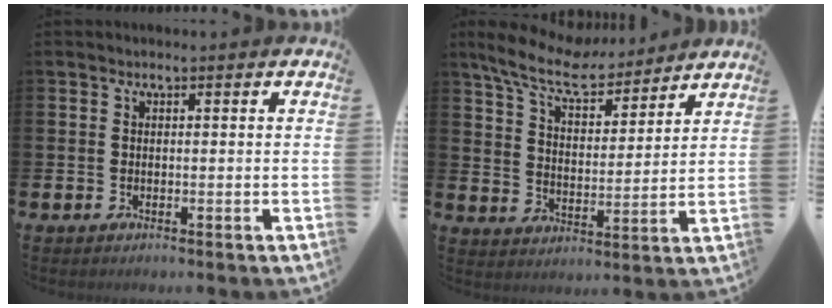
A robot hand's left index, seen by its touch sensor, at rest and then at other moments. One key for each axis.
{"total": 9.2, "fx": 8.2, "fy": 2.3, "fz": 3.5, "tx": -0.095, "ty": -0.044, "tz": 0.145}